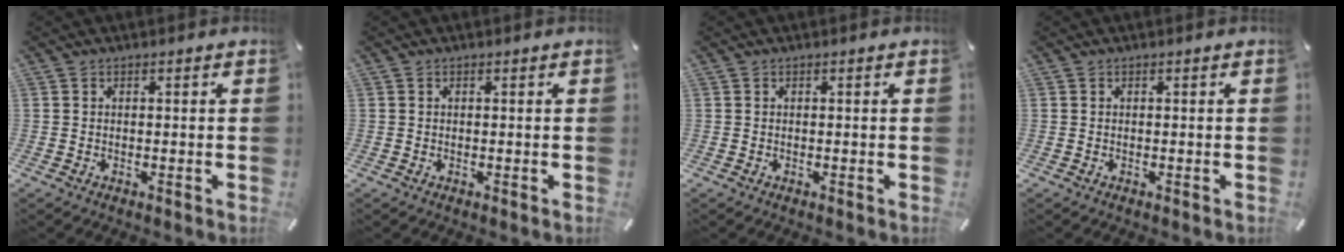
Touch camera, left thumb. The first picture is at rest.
{"total": 0.0}
{"total": 0.0}
{"total": 0.0}